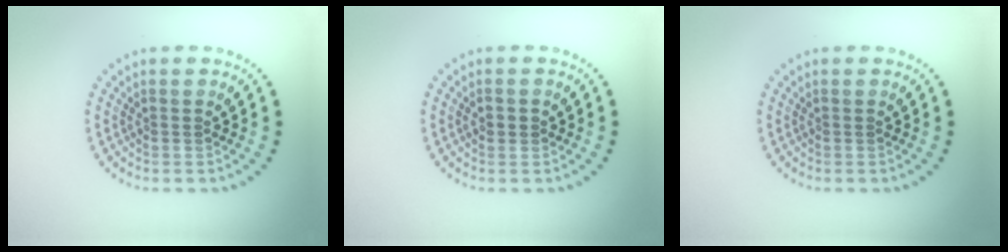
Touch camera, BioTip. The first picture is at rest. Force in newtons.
{"total": 1.1, "press": 1.0, "slide": 0.2}
{"total": 0.0}